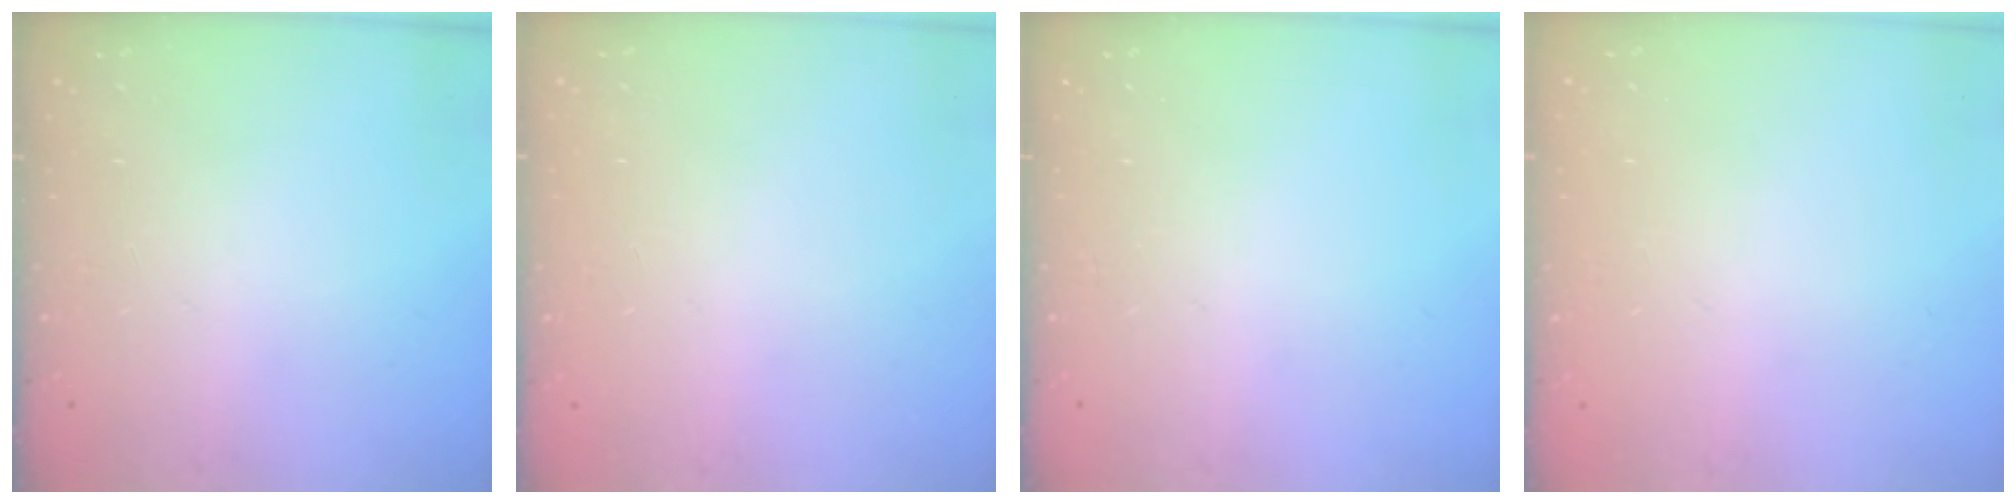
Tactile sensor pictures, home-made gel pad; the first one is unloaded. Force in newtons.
{"total": 0.0}
{"total": 0.0}
{"total": 0.0}